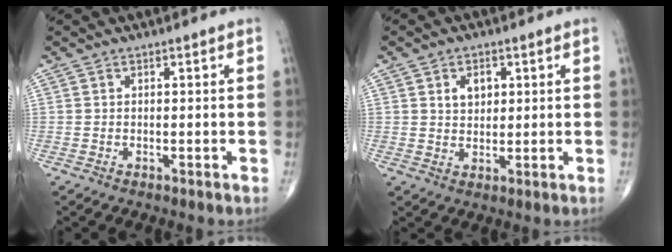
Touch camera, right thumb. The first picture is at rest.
{"total": 4.2, "force": [1.5, 2.9, 2.7], "torque": [-0.027, -0.008, 0.025]}